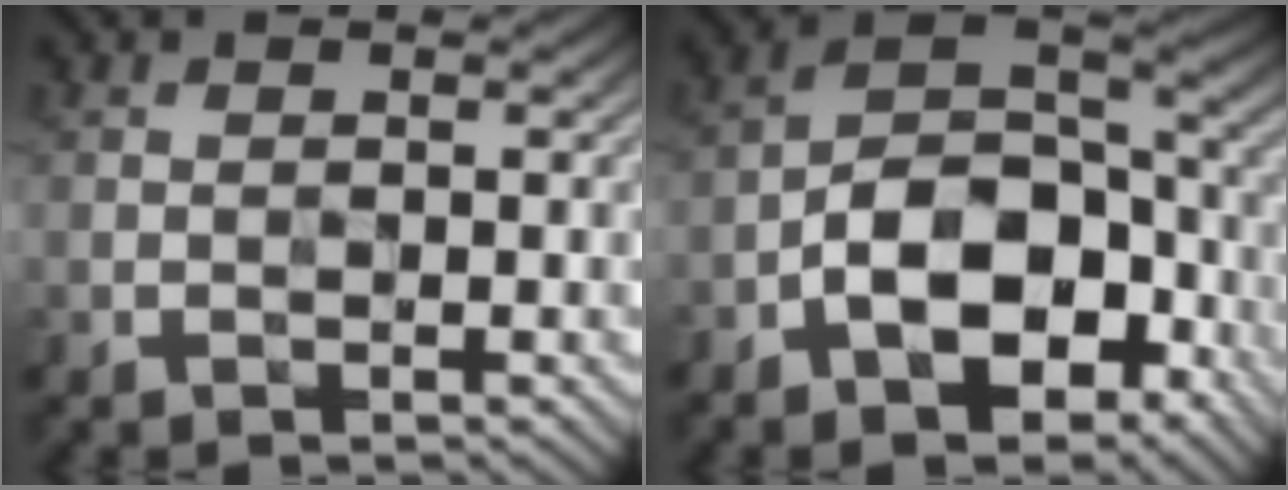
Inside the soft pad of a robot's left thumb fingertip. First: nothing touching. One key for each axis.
{"total": 10.9, "fx": -5.1, "fy": 5.8, "fz": 7.7, "tx": -0.140, "ty": -0.002, "tz": -0.102}